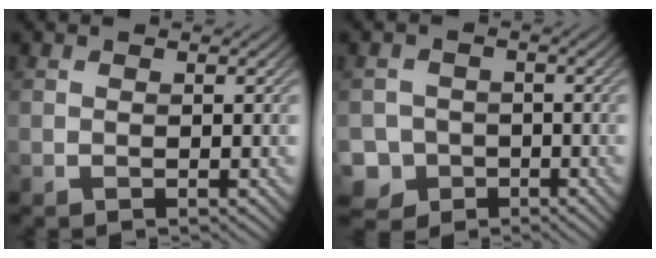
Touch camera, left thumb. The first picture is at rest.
{"total": 4.7, "force": [-2.1, 4.1, 0.8], "torque": [-0.017, -0.004, -0.052]}